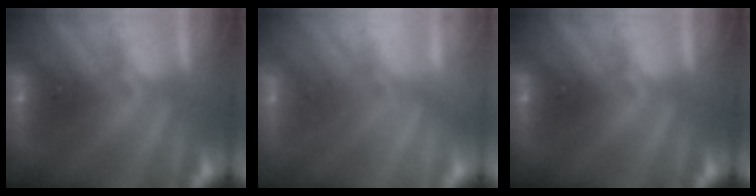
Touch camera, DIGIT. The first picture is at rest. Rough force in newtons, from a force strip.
{"total": 2.3}
{"total": 0.0}